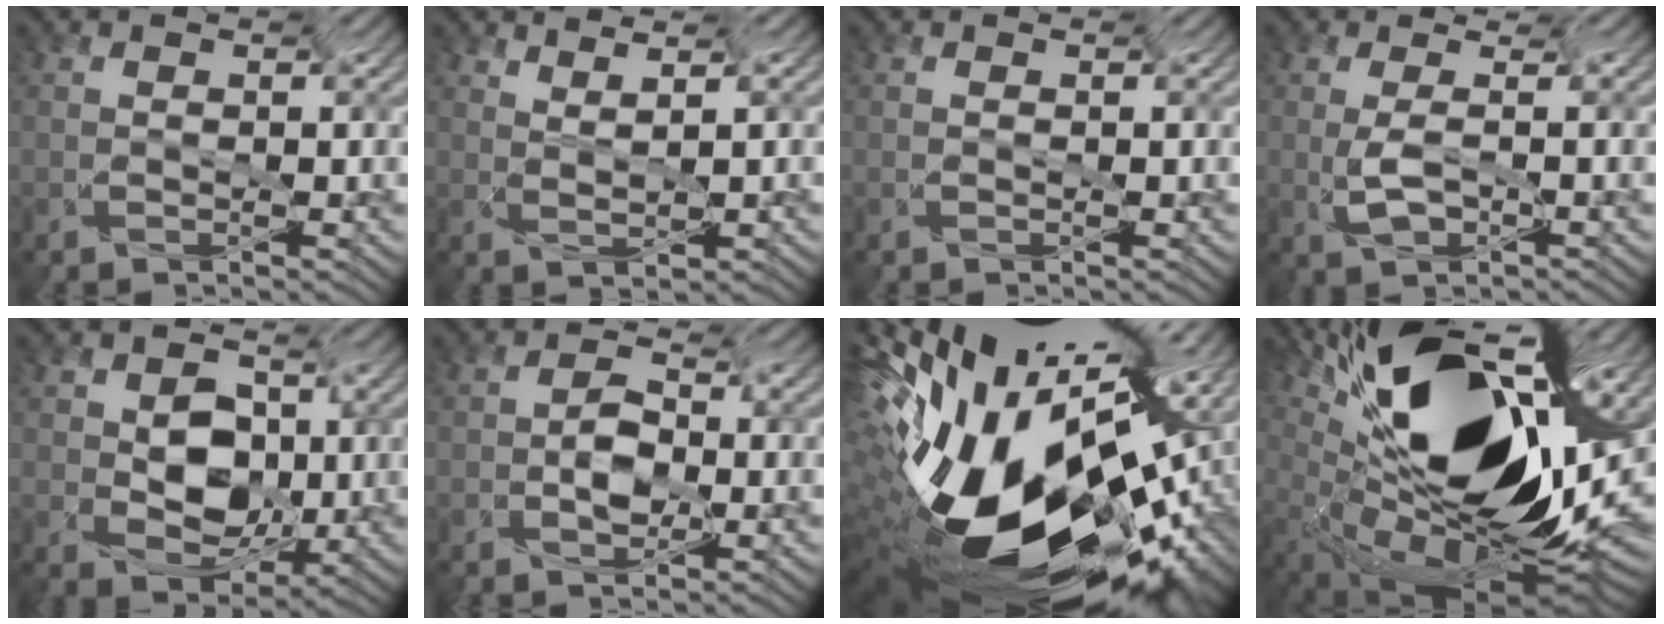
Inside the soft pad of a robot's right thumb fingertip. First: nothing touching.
{"total": 3.0, "force": [2.7, -0.1, 1.4], "torque": [-0.026, -0.011, 0.045]}
{"total": 0.0}
{"total": 2.0, "force": [-1.0, 0.8, 1.5], "torque": [-0.039, -0.005, -0.012]}
{"total": 7.4, "force": [-2.5, 4.9, 4.8], "torque": [-0.086, -0.006, -0.036]}
{"total": 2.9, "force": [-2.8, 0.7, 0.6], "torque": [-0.023, -0.002, -0.049]}
{"total": 16.0, "force": [-3.4, 6.4, 14.3], "torque": [-0.229, -0.046, -0.046]}
{"total": 15.8, "force": [0.5, 6.3, 14.5], "torque": [-0.233, 0.007, 0.003]}